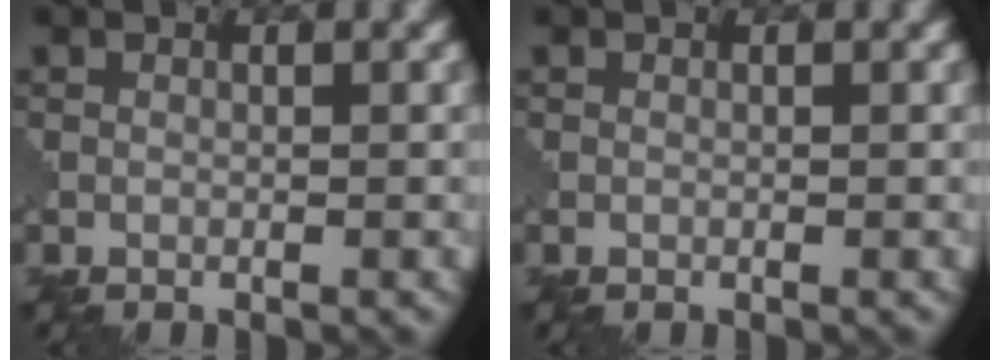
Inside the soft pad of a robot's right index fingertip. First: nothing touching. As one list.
[{"total": 0.0}]